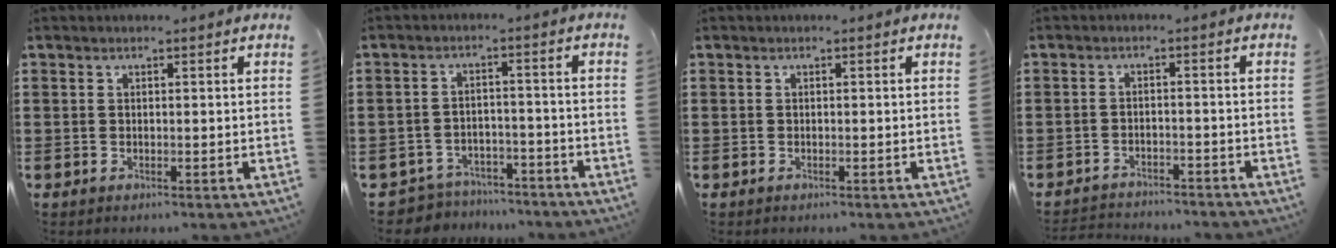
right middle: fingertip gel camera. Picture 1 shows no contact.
{"total": 4.2, "force": [-4.1, 0.8, -0.2], "torque": [-0.011, 0.003, -0.092]}
{"total": 0.0}
{"total": 2.4, "force": [-2.4, 0.1, 0.1], "torque": [-0.009, -0.003, -0.051]}